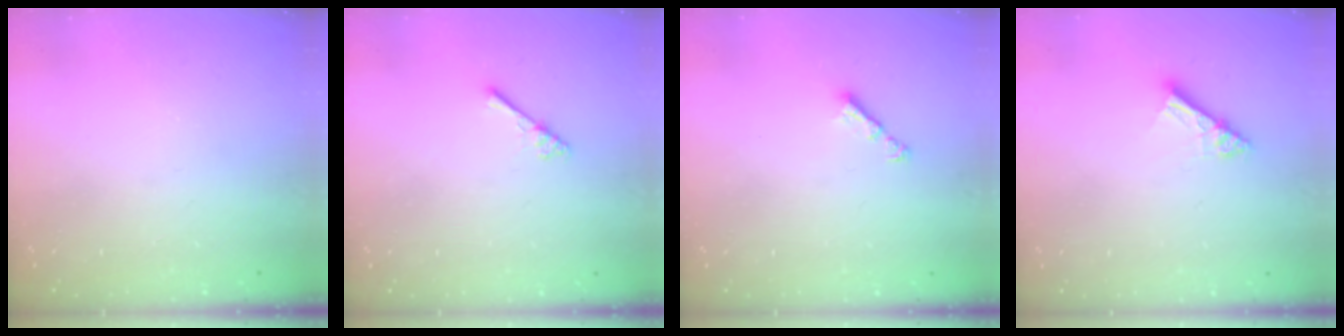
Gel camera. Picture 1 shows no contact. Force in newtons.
{"total": 2.5, "press": 2.5, "slide": 0.4}
{"total": 3.1, "press": 3.1, "slide": 0.6}
{"total": 7.2, "press": 7.2, "slide": 0.5}